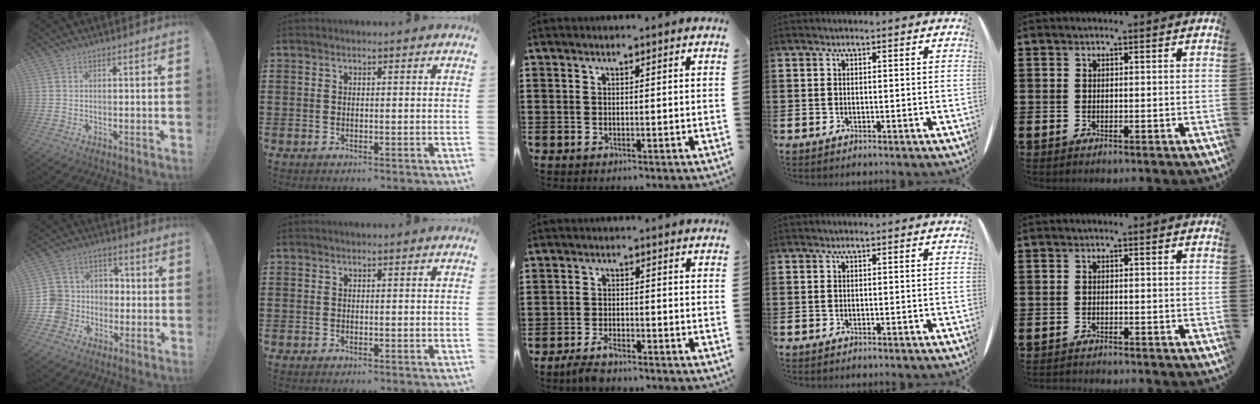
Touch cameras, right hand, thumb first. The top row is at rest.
{"thumb": {"total": 11.0, "force": [-3.4, 10.1, 2.7], "torque": [-0.051, 0.042, -0.054]}, "middle": {"total": 3.0, "force": [-2.5, 0.8, 1.4], "torque": [-0.038, 0.001, -0.053]}, "little": {"total": 0.7, "force": [-0.7, 0.0, 0.0], "torque": [-0.001, -0.002, -0.015]}}